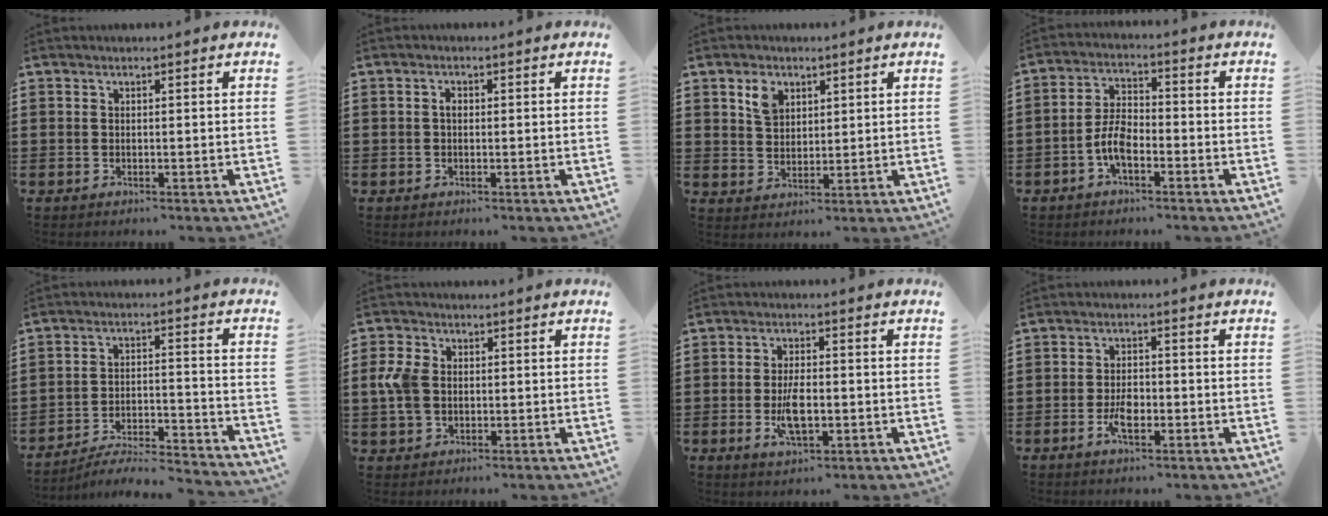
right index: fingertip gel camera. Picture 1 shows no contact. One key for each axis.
{"total": 1.3, "fx": 0.0, "fy": 0.7, "fz": 1.1, "tx": -0.022, "ty": 0.003, "tz": 0.000}
{"total": 4.2, "fx": 2.4, "fy": 2.8, "fz": 1.9, "tx": -0.040, "ty": 0.007, "tz": 0.042}
{"total": 5.0, "fx": -2.4, "fy": 2.2, "fz": 3.8, "tx": -0.092, "ty": 0.004, "tz": -0.053}
{"total": 5.3, "fx": -5.0, "fy": 0.3, "fz": 1.7, "tx": -0.035, "ty": -0.006, "tz": -0.102}
{"total": 5.0, "fx": 0.1, "fy": 3.6, "fz": 3.5, "tx": -0.112, "ty": 0.000, "tz": -0.011}
{"total": 5.5, "fx": -1.1, "fy": 2.3, "fz": 4.9, "tx": -0.105, "ty": -0.001, "tz": -0.024}
{"total": 3.9, "fx": -1.3, "fy": 1.8, "fz": 3.1, "tx": -0.062, "ty": 0.005, "tz": -0.025}